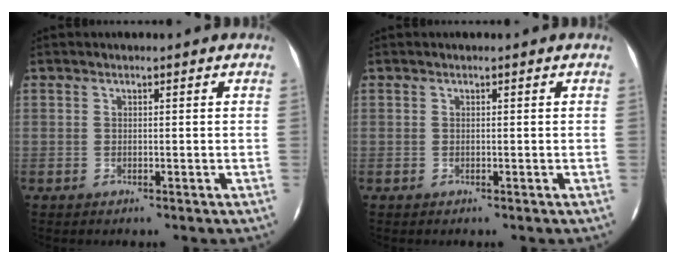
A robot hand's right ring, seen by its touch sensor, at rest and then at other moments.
{"total": 0.0}